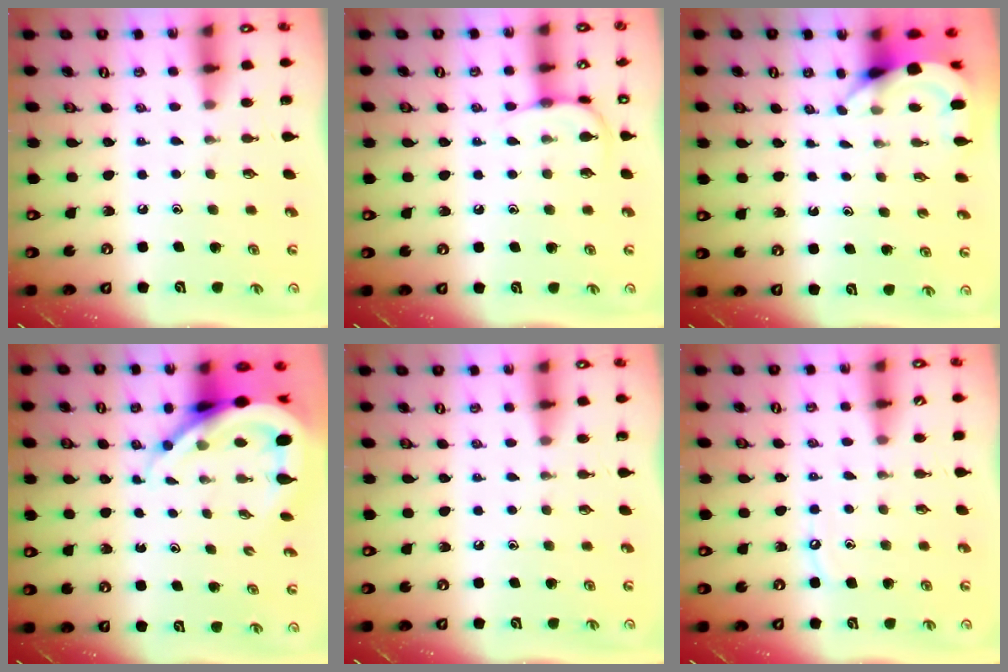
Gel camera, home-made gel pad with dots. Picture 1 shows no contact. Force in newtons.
{"total": 6.4, "press": 6.4, "slide": 0.8}
{"total": 3.5, "press": 3.5, "slide": 0.2}
{"total": 10.3, "press": 10.3, "slide": 1.2}
{"total": 0.0}
{"total": 5.2, "press": 5.1, "slide": 0.6}